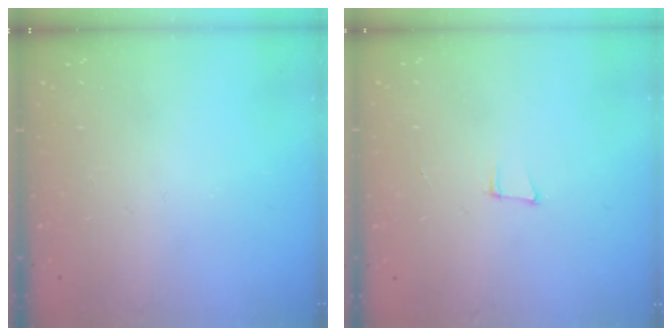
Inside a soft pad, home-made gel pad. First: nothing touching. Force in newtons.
{"total": 5.0, "press": 4.1, "slide": 2.9}